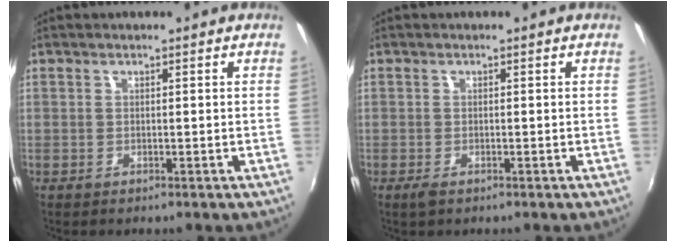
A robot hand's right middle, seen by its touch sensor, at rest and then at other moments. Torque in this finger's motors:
{"motor_torque": [0.33, -0.27, 0.05, 0.02]}